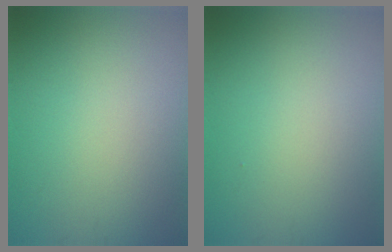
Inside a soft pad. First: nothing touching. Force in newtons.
{"total": 0.0}